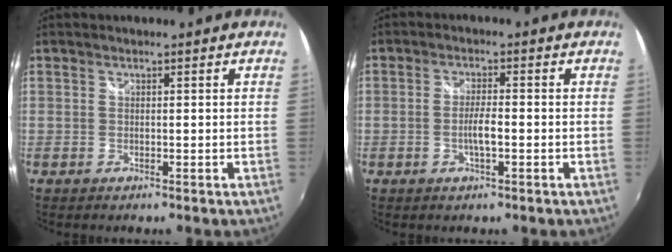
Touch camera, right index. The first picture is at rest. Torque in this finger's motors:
{"motor_torque": [0.57, -0.06, 0.27, 0.07]}